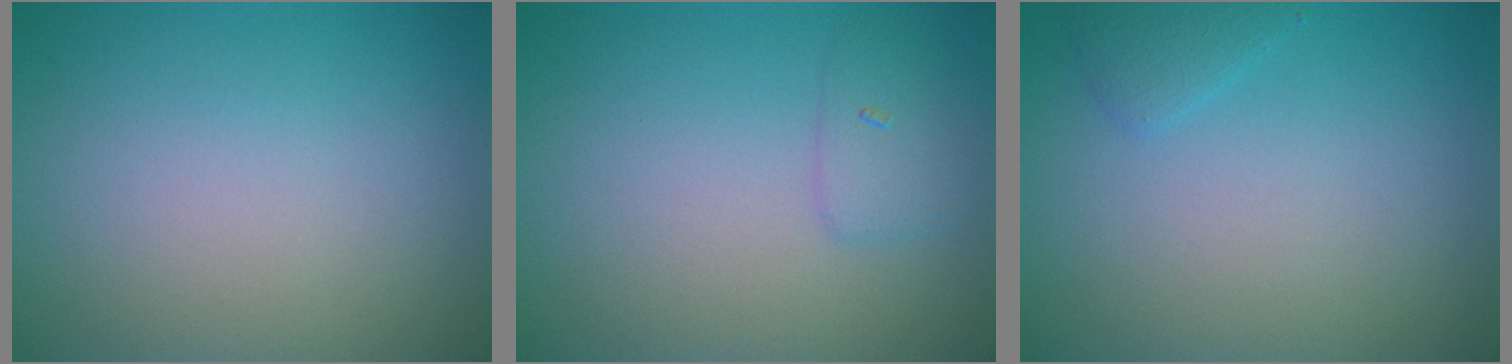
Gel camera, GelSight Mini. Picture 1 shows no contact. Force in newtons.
{"total": 1.6, "press": 1.6, "slide": 0.0}
{"total": 1.1, "press": 1.1, "slide": 0.1}